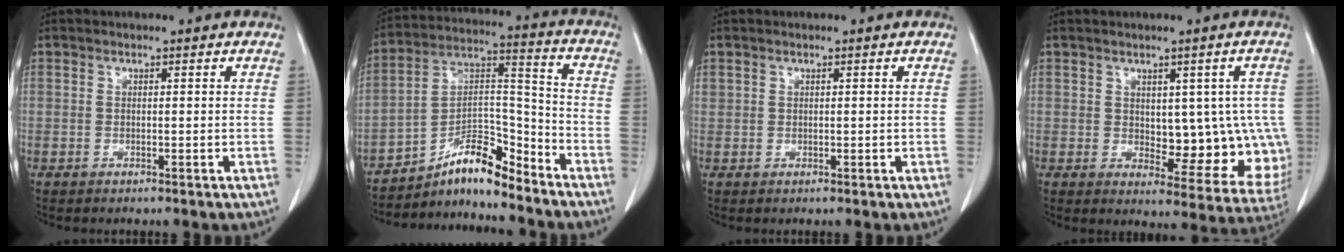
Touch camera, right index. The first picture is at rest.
{"total": 10.3, "force": [-9.0, 2.1, 4.6], "torque": [-0.080, 0.038, -0.156]}
{"total": 0.7, "force": [0.3, 0.5, 0.3], "torque": [-0.006, 0.008, 0.010]}
{"total": 11.3, "force": [0.2, 5.7, 9.7], "torque": [-0.097, 0.005, 0.019]}